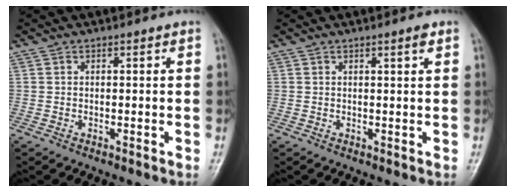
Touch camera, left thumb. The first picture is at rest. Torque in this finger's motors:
{"motor_torque": [-0.08, 0.04, 0.05, 0.06, 0.03]}